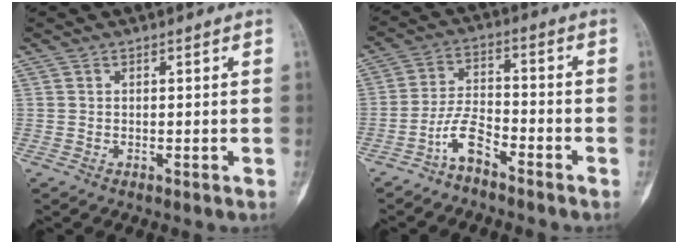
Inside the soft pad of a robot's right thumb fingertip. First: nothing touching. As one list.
[{"total": 6.2, "force": [-4.5, 2.2, 3.7], "torque": [-0.070, 0.045, -0.094]}]